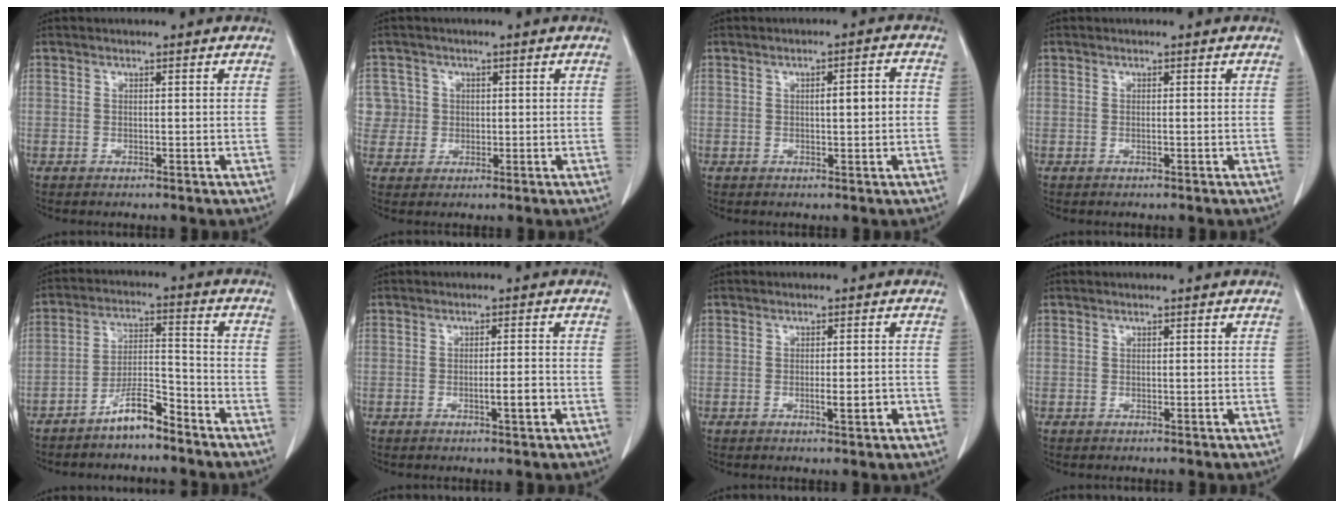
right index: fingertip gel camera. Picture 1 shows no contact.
{"total": 4.2, "force": [0.6, 4.1, -0.4], "torque": [0.023, 0.011, 0.012]}
{"total": 3.7, "force": [0.0, 0.6, 3.6], "torque": [-0.058, 0.007, 0.002]}
{"total": 0.0}
{"total": 6.7, "force": [-5.4, 1.2, 3.9], "torque": [-0.074, 0.005, -0.101]}
{"total": 2.7, "force": [-1.0, 0.2, 2.6], "torque": [-0.043, -0.002, -0.015]}
{"total": 3.0, "force": [-1.0, 0.5, 2.8], "torque": [-0.045, -0.002, -0.012]}
{"total": 0.0}